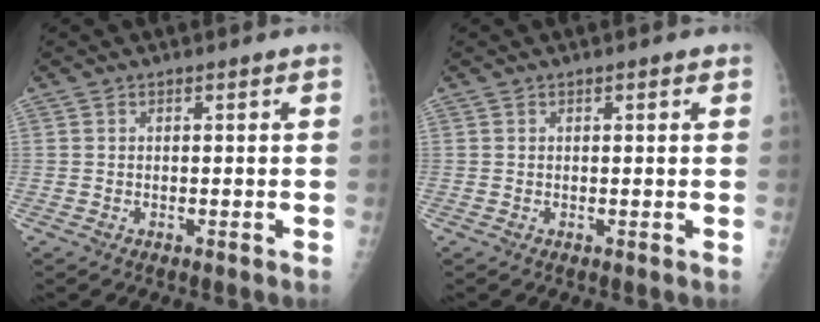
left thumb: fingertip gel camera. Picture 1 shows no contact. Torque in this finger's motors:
{"motor_torque": [-0.13, -0.03, -0.27, -0.26, 0.01]}